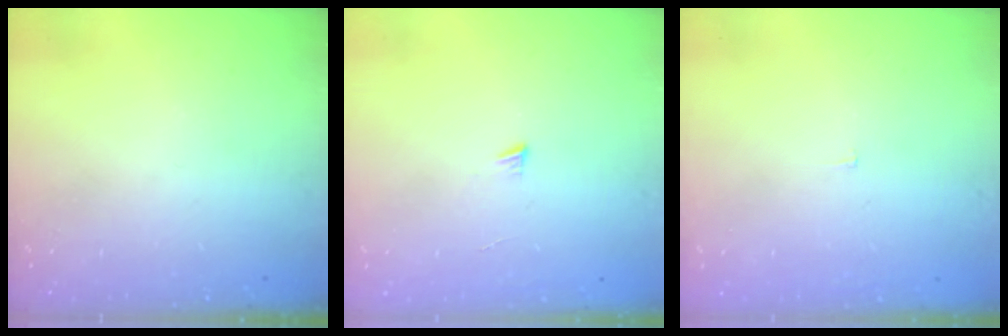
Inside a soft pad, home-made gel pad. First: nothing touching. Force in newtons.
{"total": 3.0, "press": 3.0, "slide": 0.3}
{"total": 1.9, "press": 1.9, "slide": 0.1}